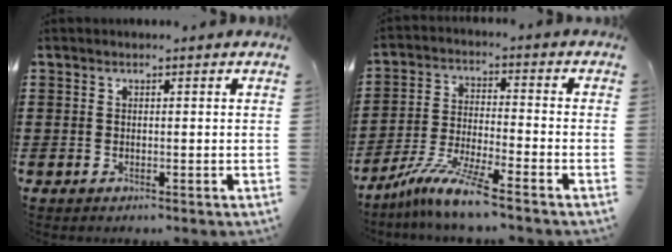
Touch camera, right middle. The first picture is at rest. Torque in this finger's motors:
{"motor_torque": [2.14, 0.00, 0.19, 0.16]}